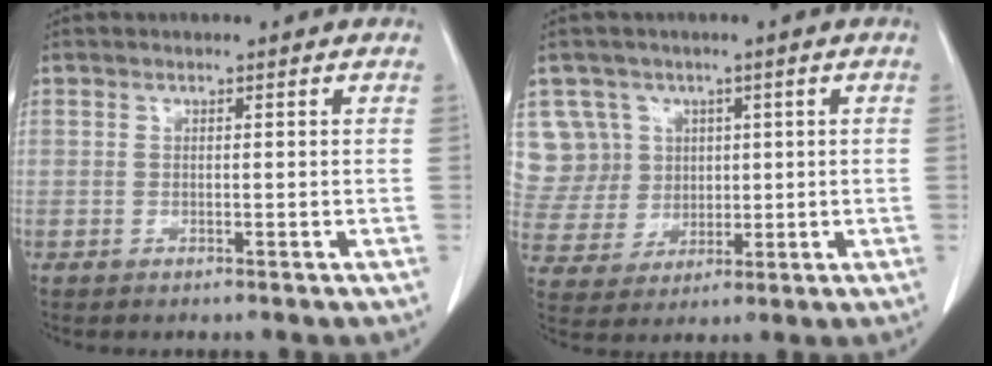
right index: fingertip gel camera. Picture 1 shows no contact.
{"total": 10.3, "force": [3.7, 9.6, 0.8], "torque": [-0.036, 0.048, 0.094]}